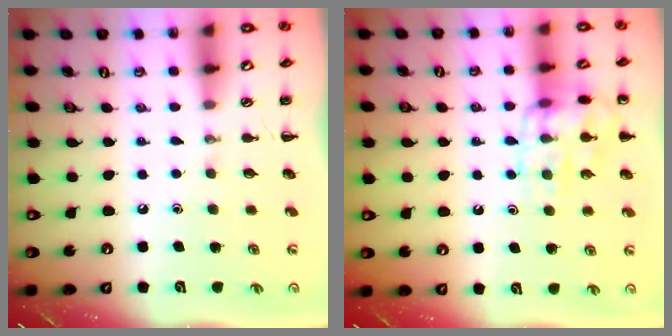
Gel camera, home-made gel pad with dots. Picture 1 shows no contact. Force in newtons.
{"total": 14.4, "press": 14.3, "slide": 1.4}